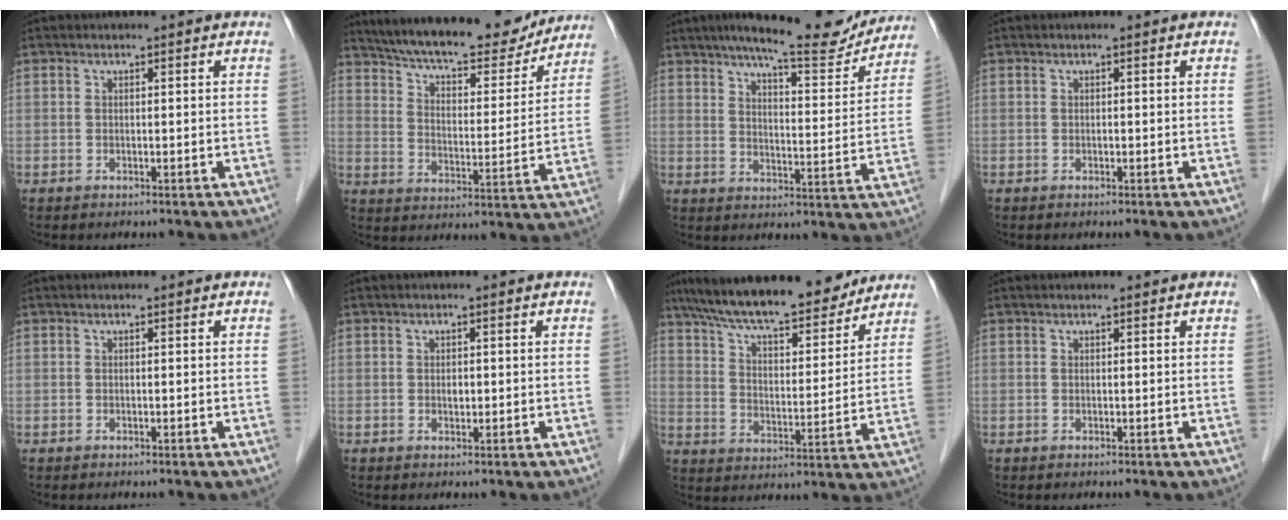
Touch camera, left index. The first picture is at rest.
{"total": 21.4, "force": [19.0, 5.0, 8.5], "torque": [-0.141, 0.003, 0.269]}
{"total": 15.3, "force": [13.4, 2.4, 6.9], "torque": [-0.097, -0.014, 0.181]}
{"total": 0.0}
{"total": 0.0}
{"total": 1.0, "force": [0.1, 0.7, 0.7], "torque": [-0.012, 0.001, 0.002]}
{"total": 20.1, "force": [17.3, 4.3, 9.2], "torque": [-0.157, 0.019, 0.266]}
{"total": 0.5, "force": [0.5, 0.1, 0.2], "torque": [-0.010, 0.002, 0.008]}